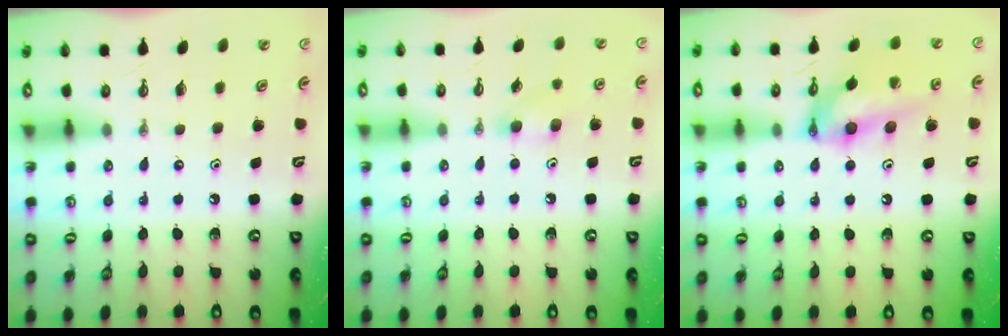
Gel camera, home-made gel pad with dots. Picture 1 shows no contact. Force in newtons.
{"total": 6.5, "press": 6.4, "slide": 1.0}
{"total": 15.0, "press": 14.3, "slide": 4.5}